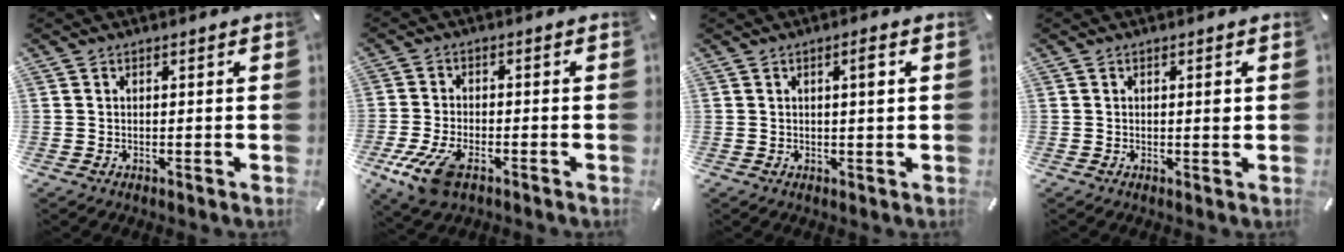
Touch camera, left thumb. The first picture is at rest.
{"total": 9.1, "force": [-4.7, 4.5, 6.4], "torque": [-0.154, 0.002, -0.088]}
{"total": 2.7, "force": [0.7, 0.4, 2.6], "torque": [-0.044, 0.000, 0.007]}
{"total": 1.4, "force": [0.2, 0.3, 1.4], "torque": [-0.011, -0.005, -0.001]}